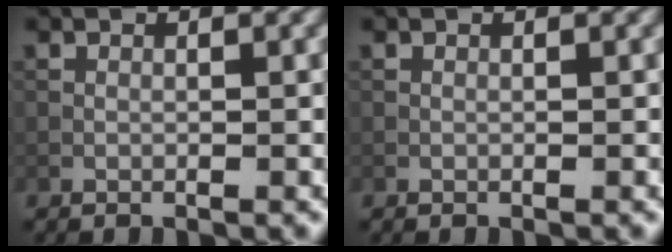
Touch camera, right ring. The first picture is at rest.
{"total": 0.0}